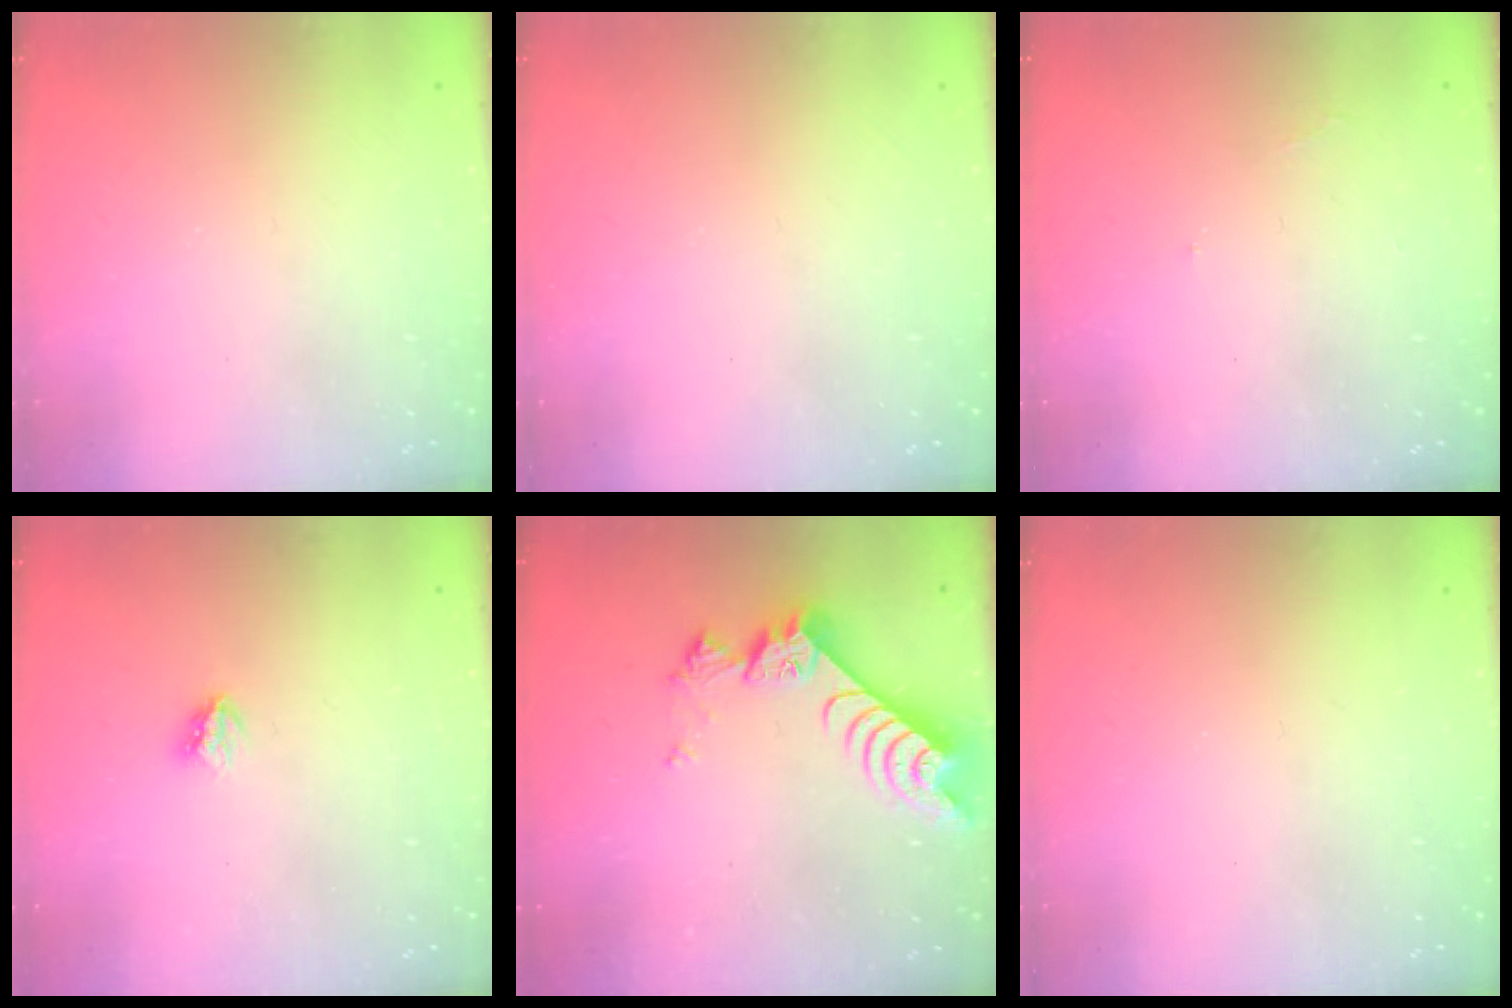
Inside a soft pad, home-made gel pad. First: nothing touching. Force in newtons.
{"total": 0.0}
{"total": 3.7, "press": 3.7, "slide": 0.4}
{"total": 3.0, "press": 2.9, "slide": 0.4}
{"total": 7.9, "press": 7.9, "slide": 0.7}
{"total": 0.0}